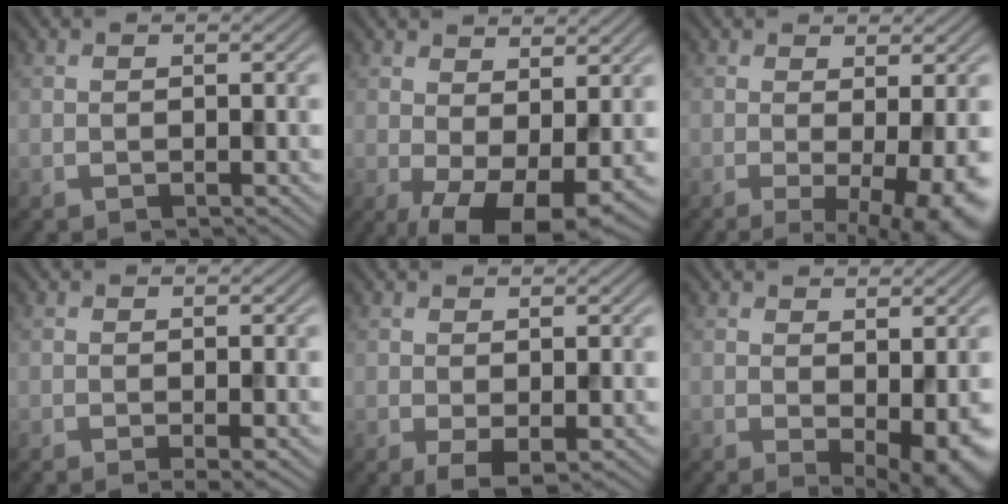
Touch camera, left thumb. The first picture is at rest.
{"total": 8.3, "force": [-0.5, 4.3, 7.1], "torque": [-0.121, -0.018, 0.002]}
{"total": 6.9, "force": [-1.2, 1.4, 6.6], "torque": [-0.092, -0.012, -0.012]}
{"total": 1.5, "force": [-0.4, 0.1, 1.4], "torque": [-0.027, -0.005, -0.008]}
{"total": 2.1, "force": [-0.1, 1.0, 1.8], "torque": [-0.037, -0.007, 0.001]}
{"total": 5.4, "force": [-0.2, 2.2, 4.9], "torque": [-0.071, -0.014, 0.008]}